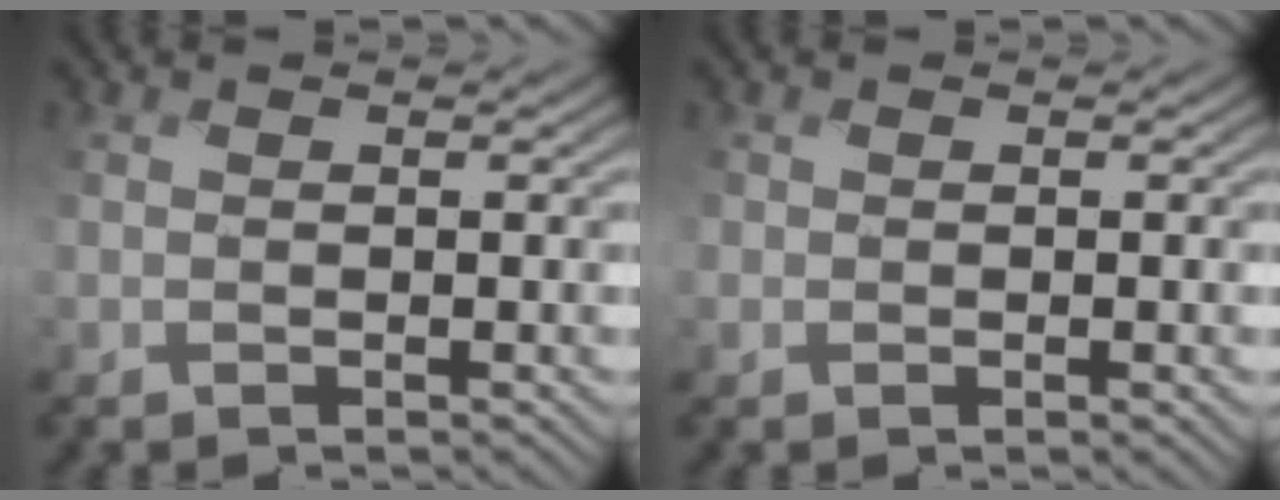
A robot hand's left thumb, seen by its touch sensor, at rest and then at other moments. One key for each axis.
{"total": 1.1, "fx": -0.1, "fy": 0.9, "fz": 0.6, "tx": -0.014, "ty": -0.005, "tz": -0.001}